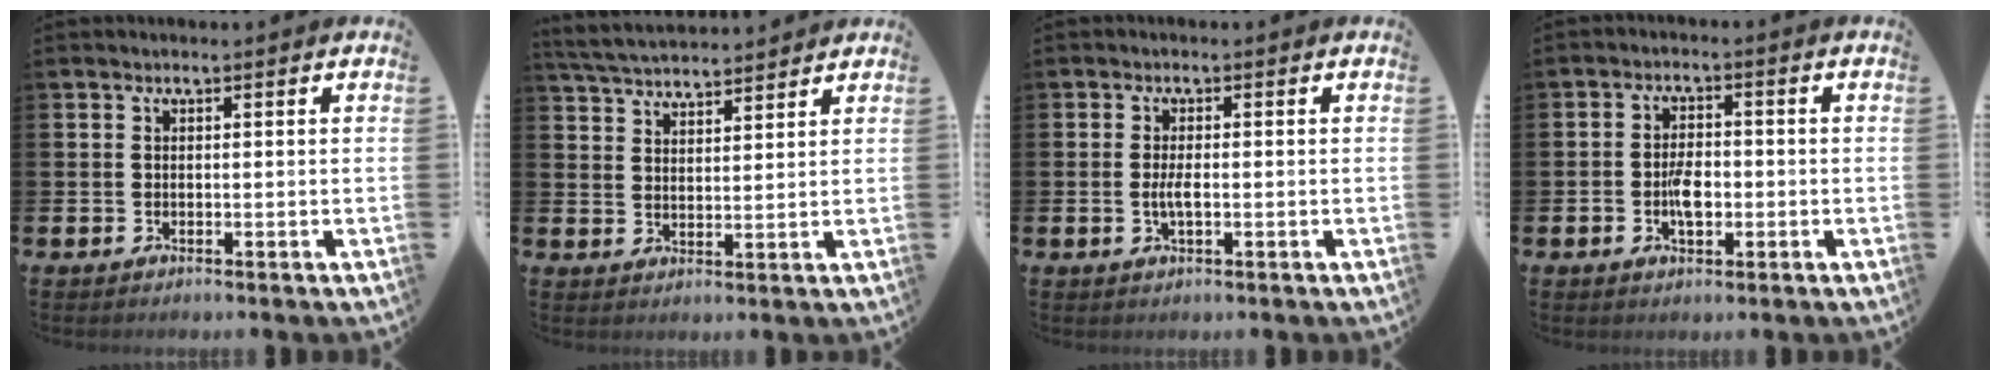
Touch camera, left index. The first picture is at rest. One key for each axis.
{"total": 4.7, "fx": 4.6, "fy": 0.5, "fz": 0.4, "tx": -0.028, "ty": -0.021, "tz": 0.084}
{"total": 2.3, "fx": -0.2, "fy": 0.7, "fz": 2.1, "tx": -0.031, "ty": -0.004, "tz": -0.007}
{"total": 3.8, "fx": -0.7, "fy": 2.0, "fz": 3.1, "tx": -0.041, "ty": -0.001, "tz": -0.017}